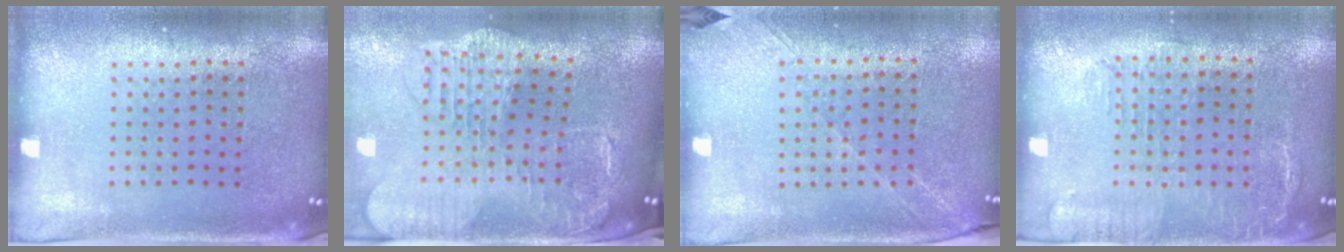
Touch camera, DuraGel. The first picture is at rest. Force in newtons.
{"total": 2.7, "press": 2.3, "slide": 1.4}
{"total": 1.3, "press": 1.2, "slide": 0.4}
{"total": 1.8, "press": 1.5, "slide": 1.1}